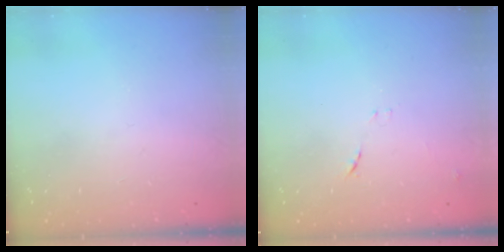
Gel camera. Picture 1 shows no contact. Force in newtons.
{"total": 7.2, "press": 7.2, "slide": 0.6}